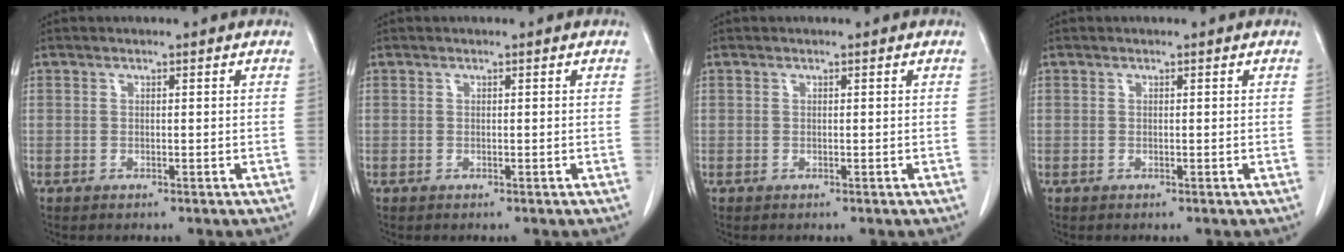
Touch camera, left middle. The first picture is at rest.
{"total": 0.0}
{"total": 0.0}
{"total": 0.0}